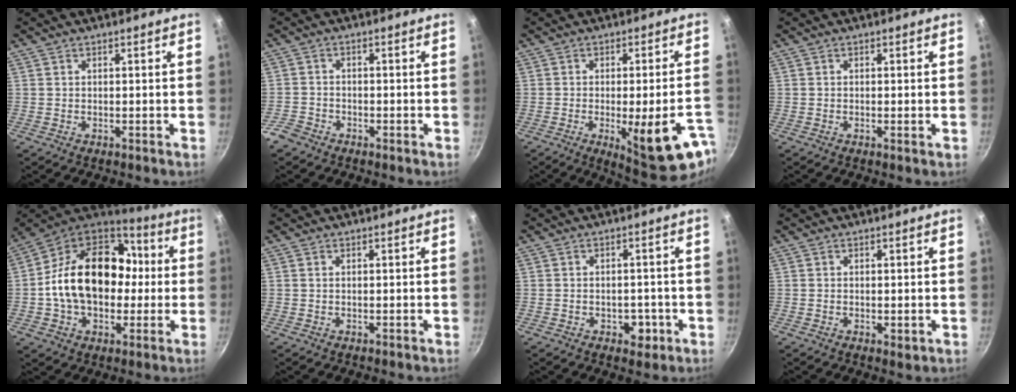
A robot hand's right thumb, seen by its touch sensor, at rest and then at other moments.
{"total": 3.2, "force": [-2.5, 1.9, 0.7], "torque": [-0.017, 0.024, -0.051]}
{"total": 17.2, "force": [-6.1, 5.0, 15.3], "torque": [-0.170, 0.002, -0.067]}
{"total": 0.7, "force": [-0.2, 0.1, 0.6], "torque": [-0.011, -0.001, -0.004]}
{"total": 23.5, "force": [0.3, 16.8, 16.4], "torque": [-0.251, 0.050, -0.001]}
{"total": 0.0}
{"total": 4.2, "force": [-1.5, 2.9, 2.6], "torque": [-0.015, 0.009, -0.014]}
{"total": 1.5, "force": [-0.2, 0.8, 1.3], "torque": [-0.019, -0.005, -0.003]}